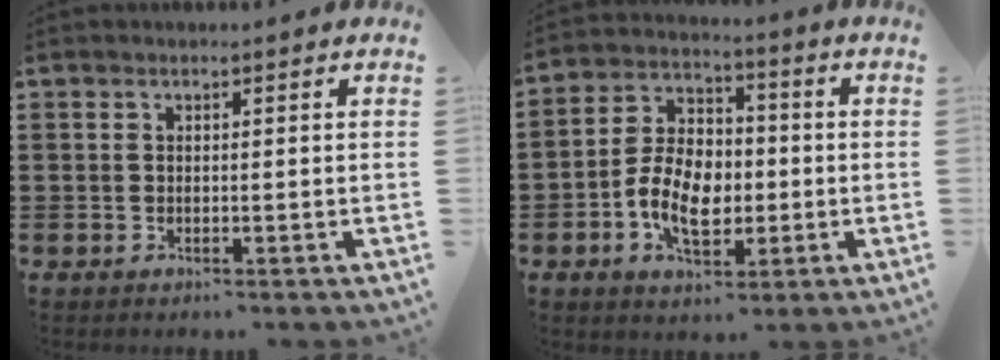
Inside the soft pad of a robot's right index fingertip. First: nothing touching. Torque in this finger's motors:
{"motor_torque": [2.14, 0.00, 0.45, 0.16]}